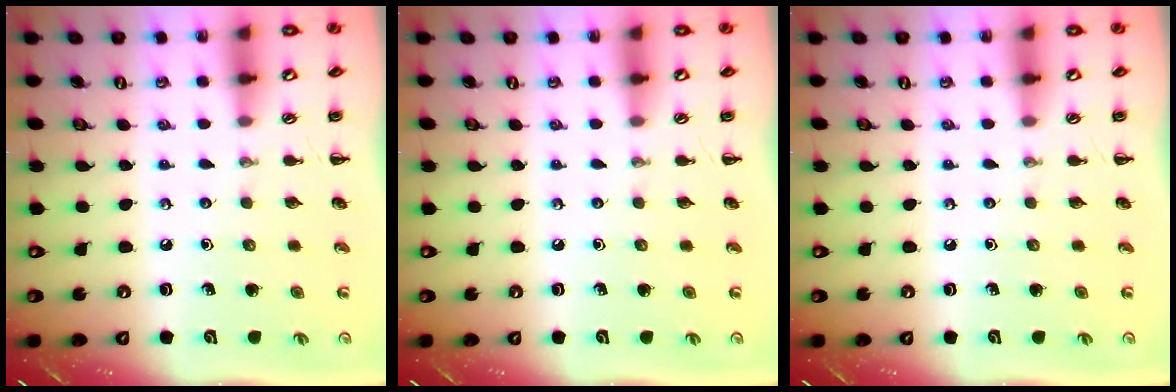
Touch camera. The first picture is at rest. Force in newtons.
{"total": 0.0}
{"total": 0.0}